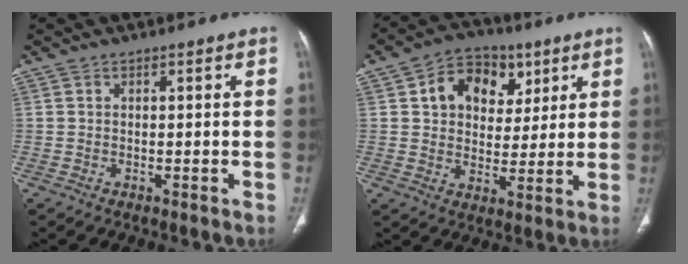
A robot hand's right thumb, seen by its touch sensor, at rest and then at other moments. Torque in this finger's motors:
{"motor_torque": [-0.76, 0.66, 0.65, 0.55, 0.06]}